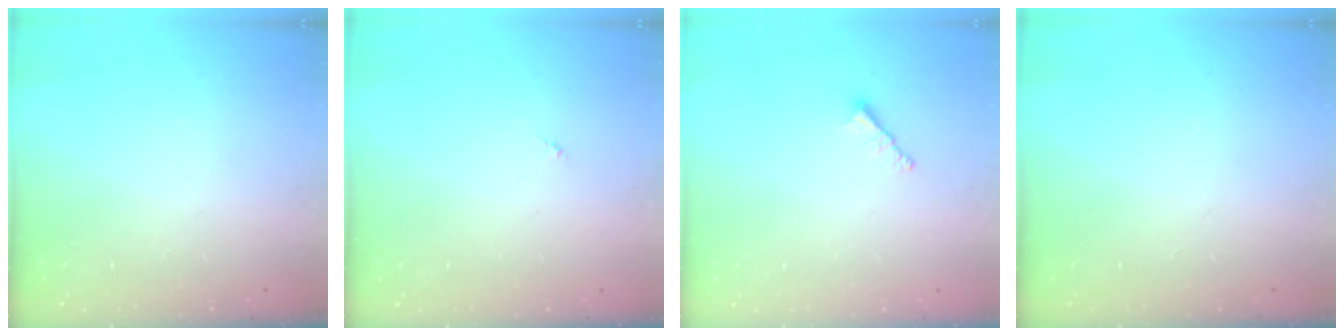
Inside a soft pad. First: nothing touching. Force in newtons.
{"total": 0.0}
{"total": 2.1, "press": 2.0, "slide": 0.5}
{"total": 0.0}